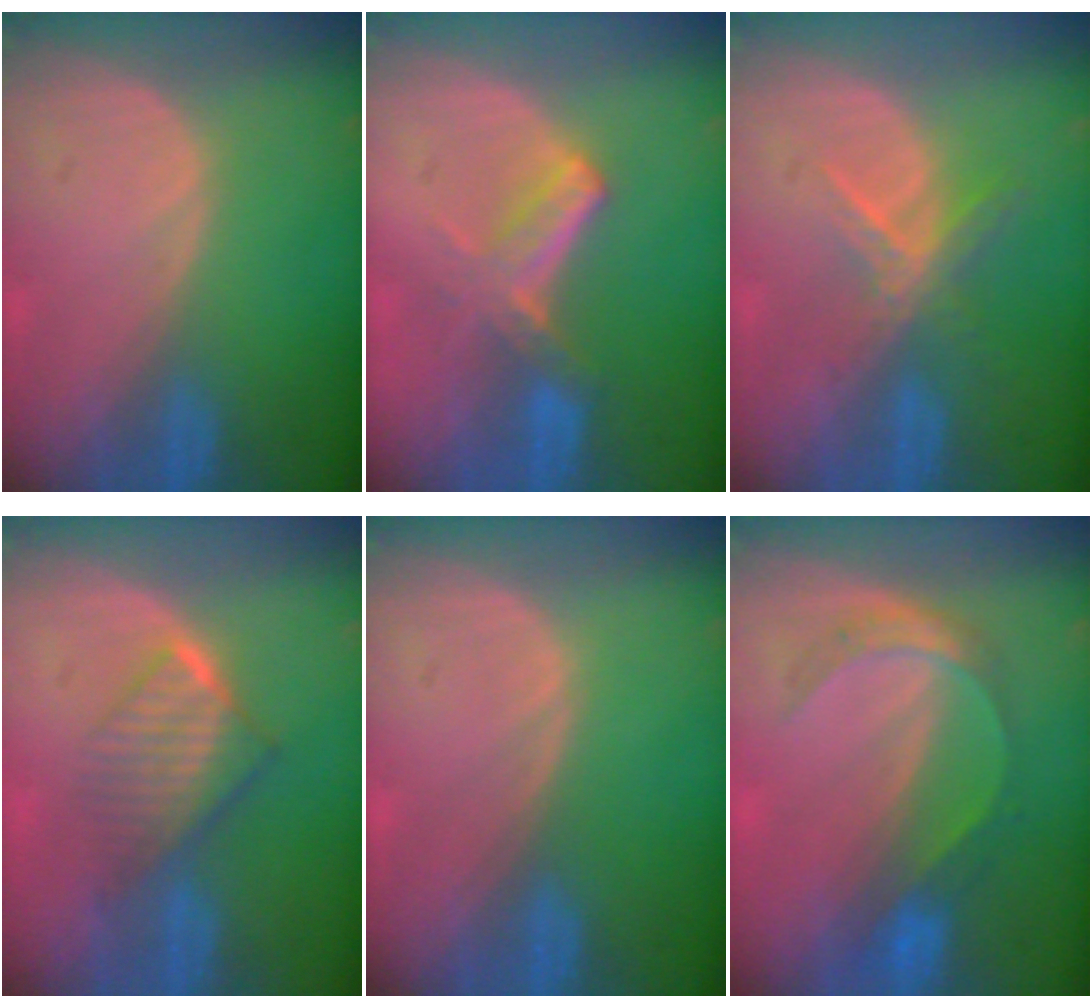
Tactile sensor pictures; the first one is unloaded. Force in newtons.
{"total": 5.8, "press": 5.2, "slide": 2.5}
{"total": 5.5, "press": 4.8, "slide": 2.8}
{"total": 6.4, "press": 5.7, "slide": 2.9}
{"total": 0.0}
{"total": 5.3, "press": 5.0, "slide": 1.7}